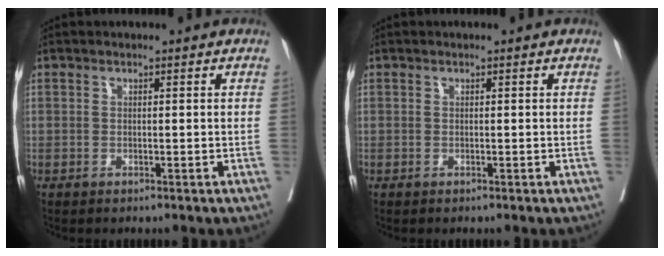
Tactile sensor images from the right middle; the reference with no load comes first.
{"total": 0.0}